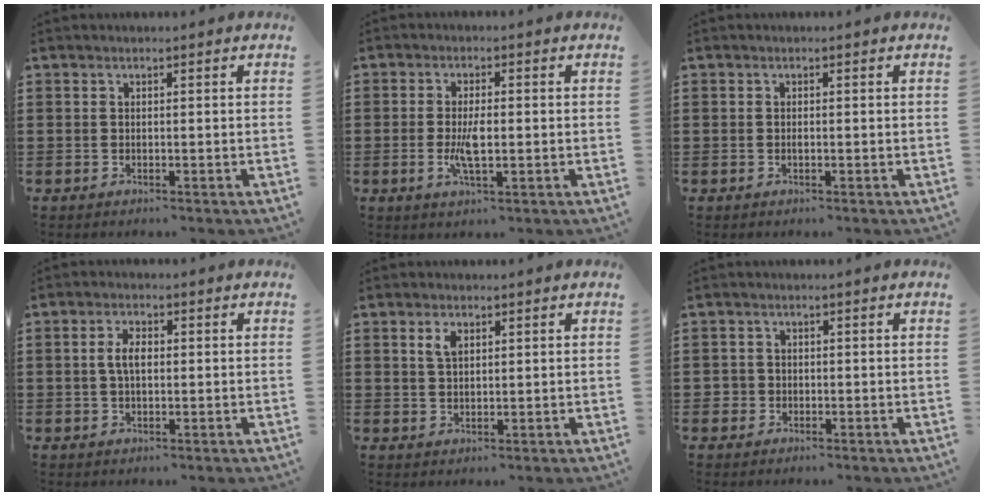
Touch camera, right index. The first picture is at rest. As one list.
[{"total": 4.6, "force": [-0.6, 1.4, 4.4], "torque": [-0.096, -0.006, -0.018]}, {"total": 0.6, "force": [-0.1, 0.2, 0.5], "torque": [-0.013, -0.003, -0.001]}, {"total": 3.4, "force": [0.3, 1.6, 2.9], "torque": [-0.066, 0.004, 0.000]}, {"total": 2.4, "force": [1.2, 1.2, 1.6], "torque": [-0.037, 0.005, 0.021]}, {"total": 1.7, "force": [-0.5, 1.6, 0.2], "torque": [-0.010, 0.004, -0.013]}]